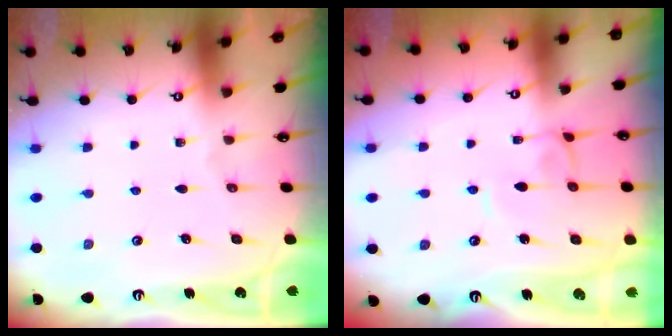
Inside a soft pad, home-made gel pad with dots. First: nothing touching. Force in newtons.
{"total": 1.4, "press": 1.4, "slide": 0.2}